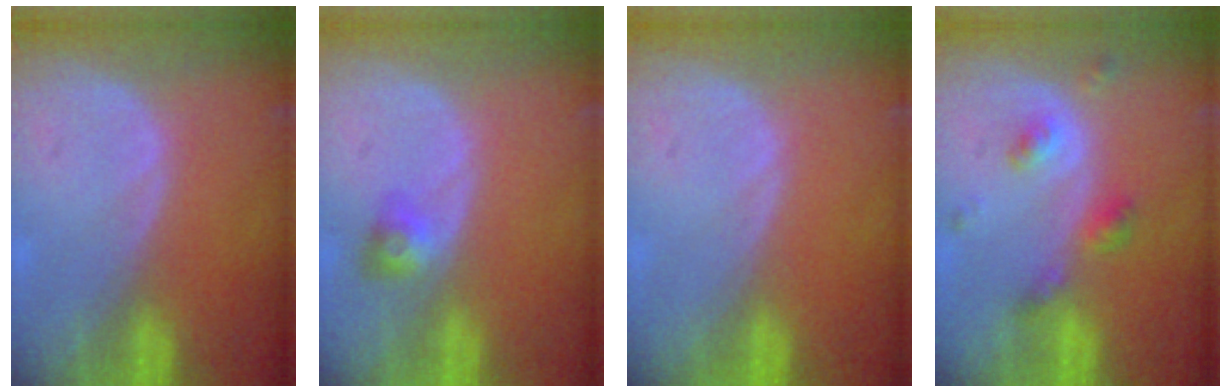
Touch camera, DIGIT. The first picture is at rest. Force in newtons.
{"total": 3.0, "press": 2.7, "slide": 1.3}
{"total": 0.0}
{"total": 4.9, "press": 4.3, "slide": 2.2}